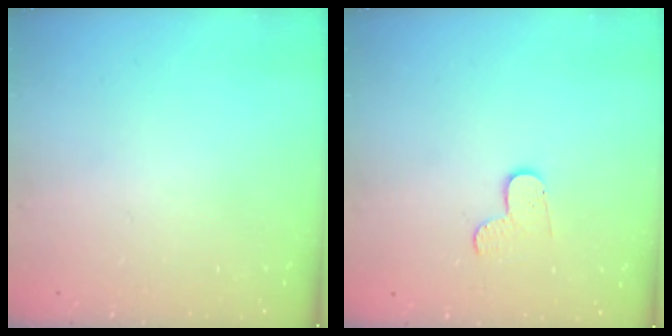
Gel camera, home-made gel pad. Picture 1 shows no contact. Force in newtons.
{"total": 4.3, "press": 4.3, "slide": 0.4}